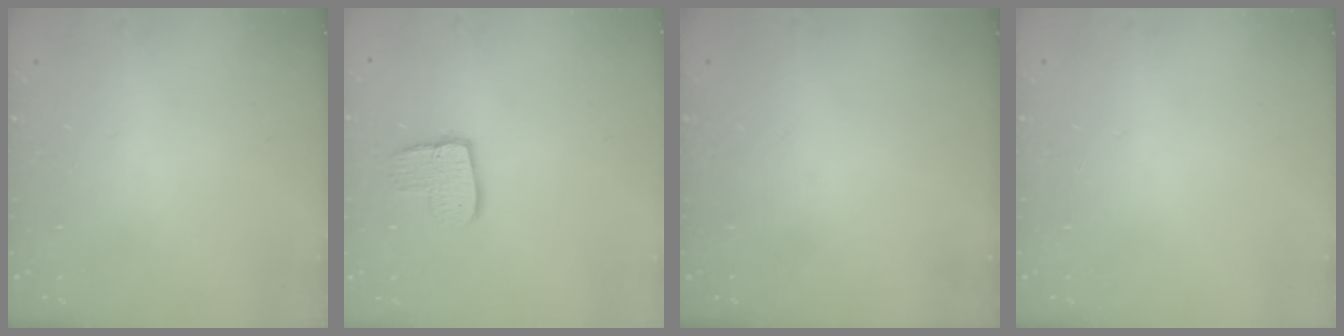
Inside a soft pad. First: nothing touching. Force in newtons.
{"total": 9.8, "press": 9.8, "slide": 0.7}
{"total": 0.0}
{"total": 0.0}